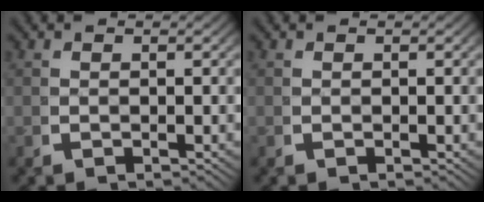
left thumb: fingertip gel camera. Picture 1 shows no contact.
{"total": 0.0}